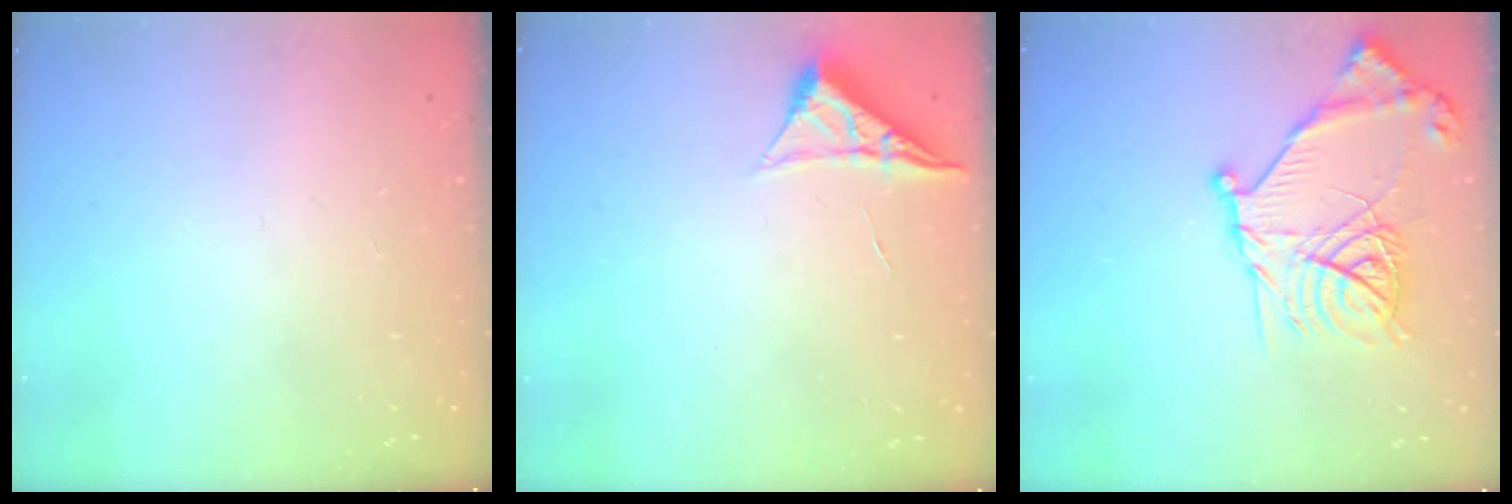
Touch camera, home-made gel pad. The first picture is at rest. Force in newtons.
{"total": 4.7, "press": 4.7, "slide": 0.7}
{"total": 18.8, "press": 18.7, "slide": 2.0}